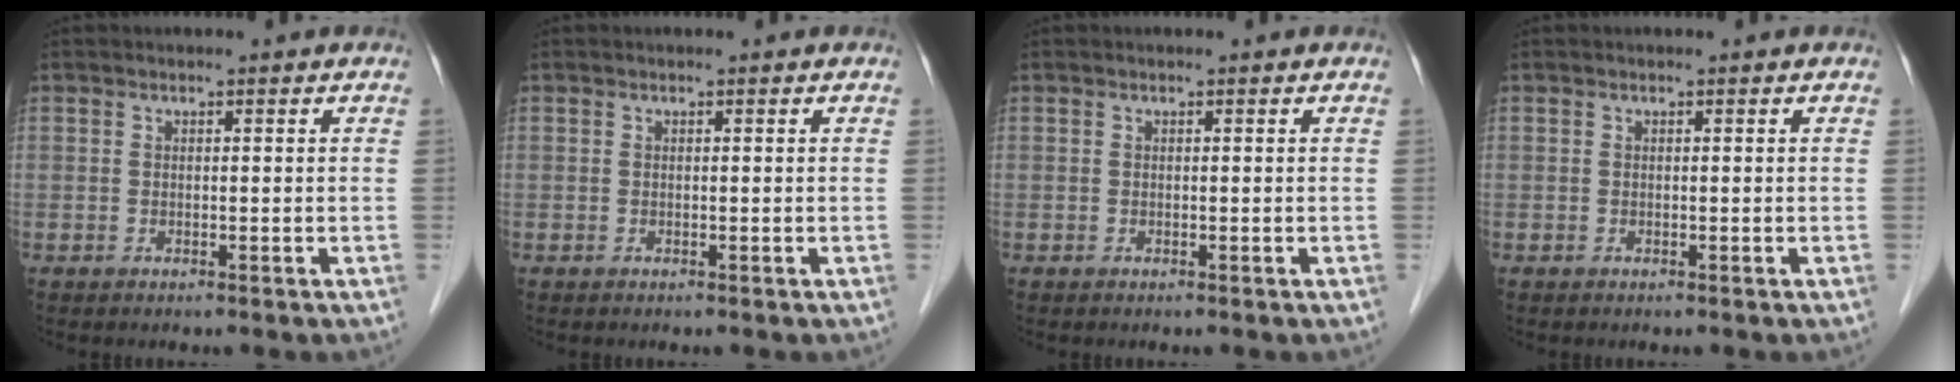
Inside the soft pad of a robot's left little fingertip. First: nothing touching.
{"total": 0.0}
{"total": 0.0}
{"total": 0.0}